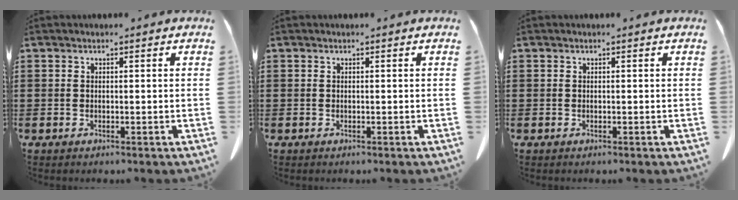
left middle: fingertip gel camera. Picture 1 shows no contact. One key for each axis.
{"total": 0.0}
{"total": 0.0}